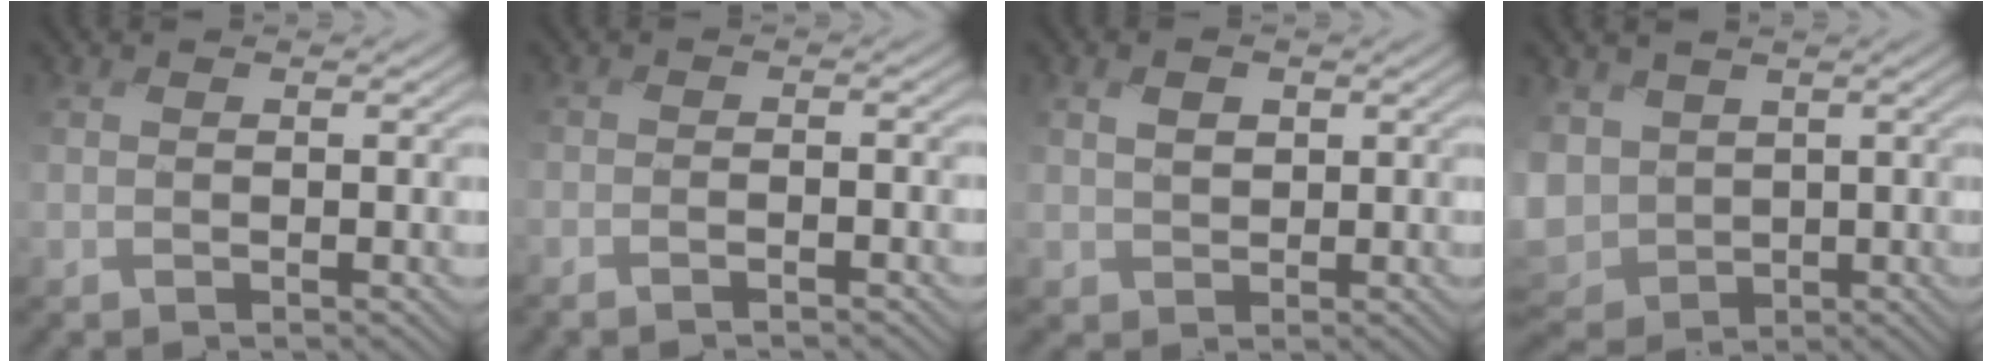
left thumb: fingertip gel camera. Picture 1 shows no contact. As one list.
[{"total": 1.4, "force": [-1.3, -0.1, 0.2], "torque": [-0.001, 0.002, -0.031]}, {"total": 2.4, "force": [0.3, 2.1, 1.2], "torque": [-0.030, 0.000, 0.001]}, {"total": 8.0, "force": [-0.1, 6.2, 5.0], "torque": [-0.155, -0.012, -0.021]}]